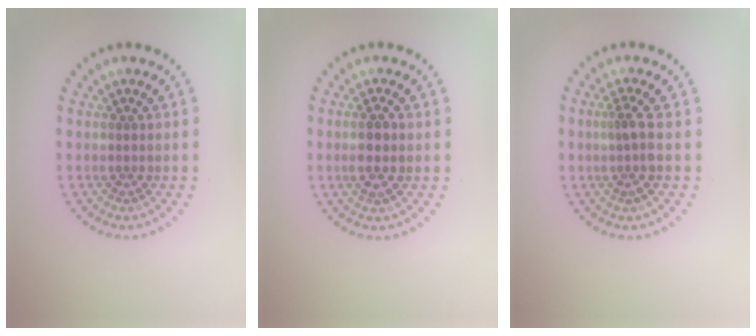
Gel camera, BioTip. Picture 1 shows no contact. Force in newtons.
{"total": 2.0, "press": 1.9, "slide": 0.8}
{"total": 1.9, "press": 1.4, "slide": 1.3}